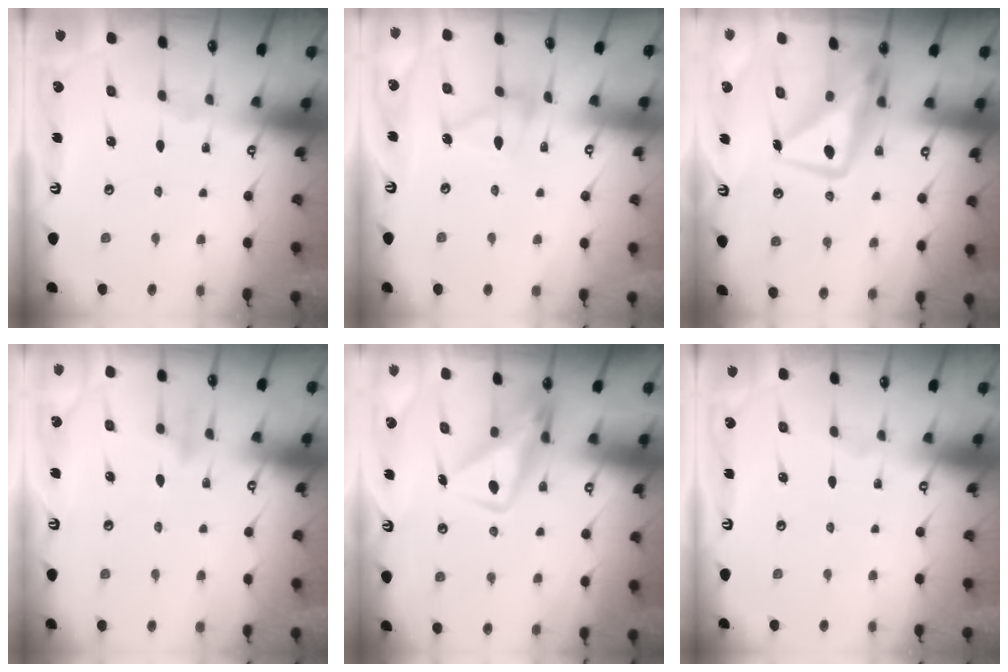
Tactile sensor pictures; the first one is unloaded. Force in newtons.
{"total": 8.5, "press": 8.4, "slide": 0.6}
{"total": 11.3, "press": 11.3, "slide": 1.0}
{"total": 8.7, "press": 8.6, "slide": 1.3}
{"total": 11.4, "press": 11.3, "slide": 1.1}
{"total": 0.0}